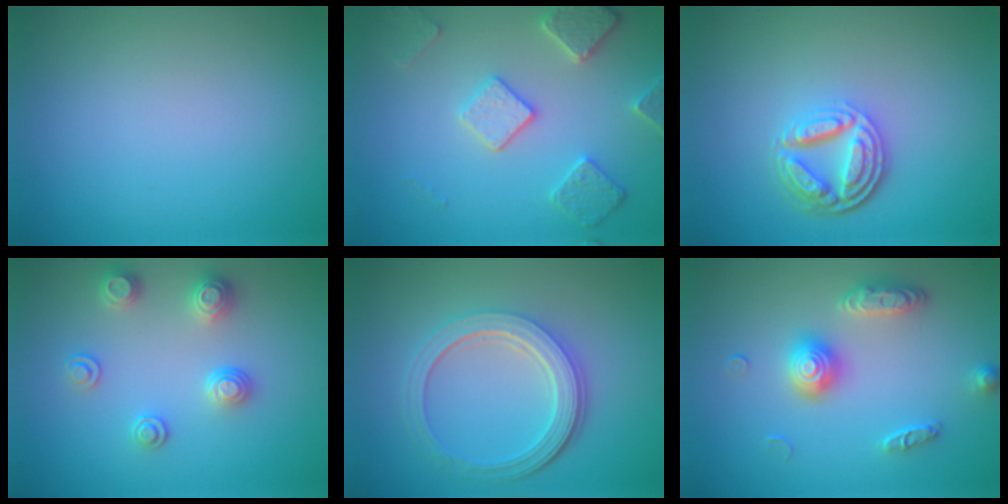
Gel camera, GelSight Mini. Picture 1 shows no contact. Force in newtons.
{"total": 4.2, "press": 3.6, "slide": 2.3}
{"total": 4.5, "press": 3.4, "slide": 2.9}
{"total": 2.7, "press": 2.6, "slide": 0.3}
{"total": 5.2, "press": 3.9, "slide": 3.5}
{"total": 3.0, "press": 2.9, "slide": 0.7}